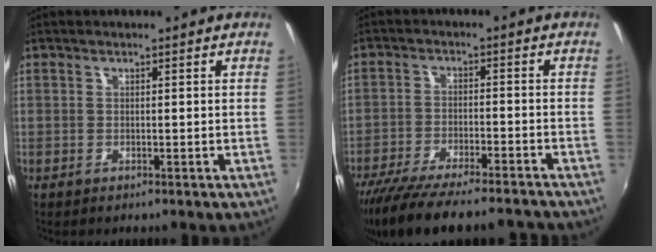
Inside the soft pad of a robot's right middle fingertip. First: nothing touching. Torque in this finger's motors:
{"motor_torque": [1.08, -1.05, 0.35, 0.16]}